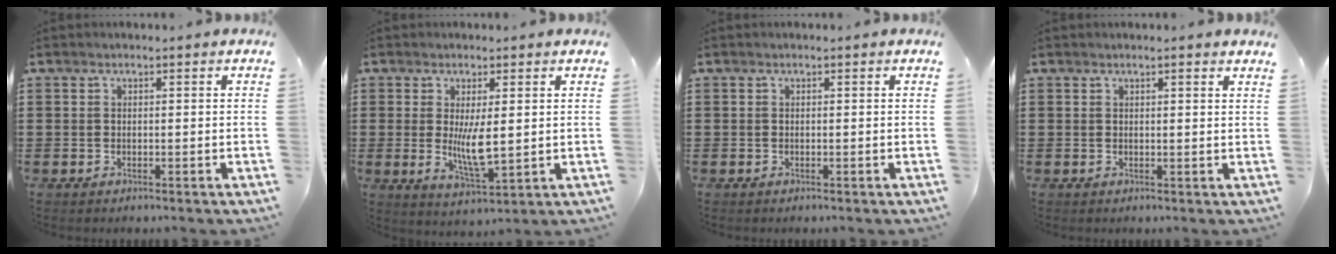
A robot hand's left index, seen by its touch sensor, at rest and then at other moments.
{"total": 6.0, "force": [0.7, 1.7, 5.7], "torque": [-0.106, -0.009, 0.009]}
{"total": 0.0}
{"total": 1.1, "force": [0.8, -0.1, 0.7], "torque": [-0.016, -0.003, 0.015]}